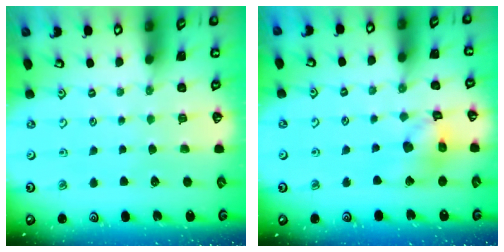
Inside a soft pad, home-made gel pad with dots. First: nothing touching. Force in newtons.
{"total": 13.2, "press": 13.1, "slide": 1.8}